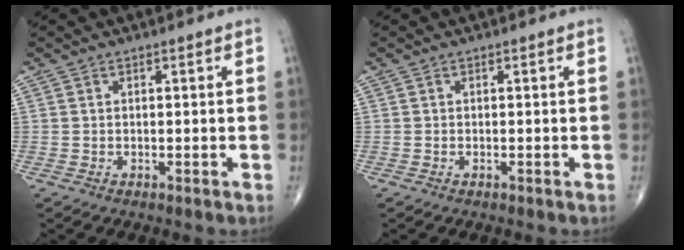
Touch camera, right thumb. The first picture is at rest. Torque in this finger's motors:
{"motor_torque": [-0.03, 0.24, -0.14, -0.02, 0.07]}